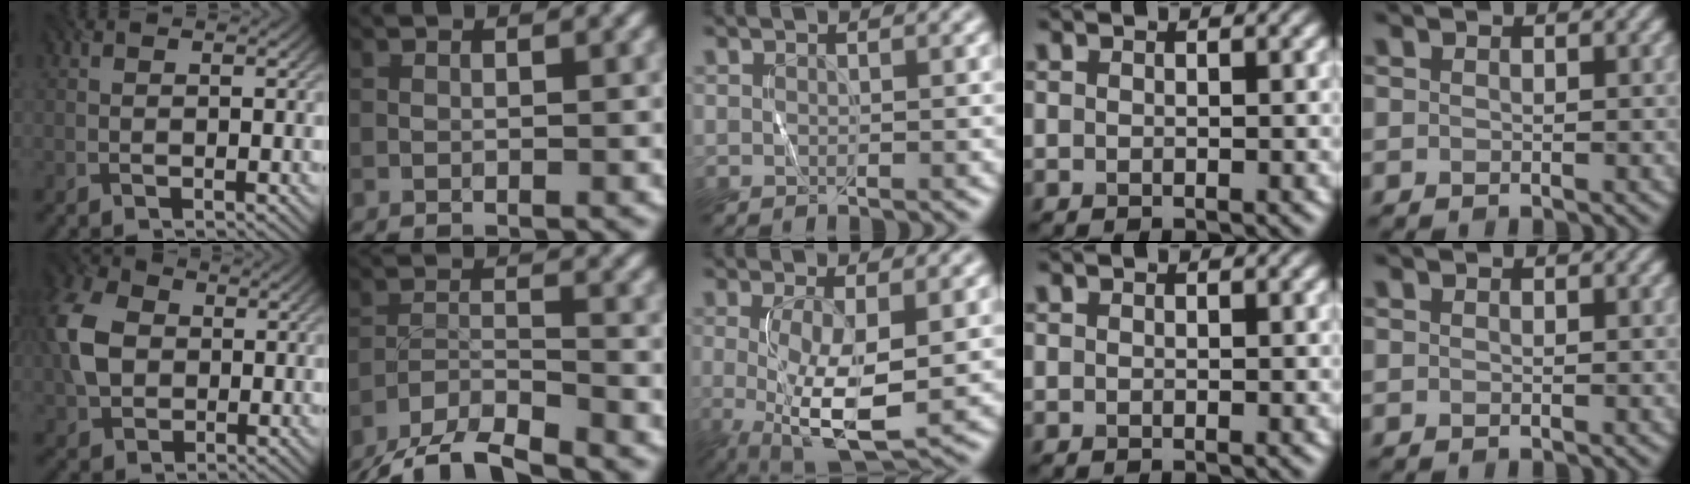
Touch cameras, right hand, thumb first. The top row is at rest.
{"thumb": {"total": 9.6, "force": [0.6, 7.3, 6.3], "torque": [-0.179, 0.018, 0.000]}, "index": {"total": 6.5, "force": [-5.8, 1.3, 2.6], "torque": [-0.052, -0.012, -0.108]}, "middle": {"total": 7.0, "force": [-0.9, 2.1, 6.6], "torque": [-0.139, -0.018, -0.013]}}